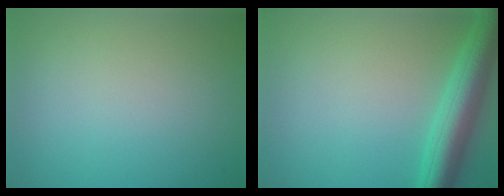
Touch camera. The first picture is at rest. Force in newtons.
{"total": 5.6, "press": 5.6, "slide": 0.3}